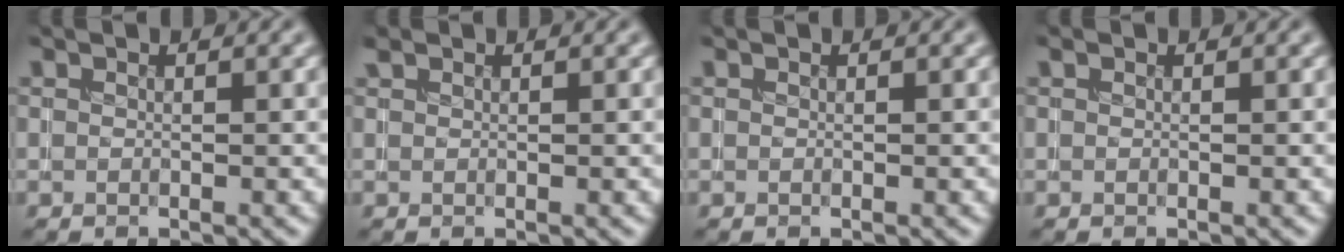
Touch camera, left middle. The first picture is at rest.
{"total": 0.7, "force": [0.6, 0.2, 0.2], "torque": [-0.005, 0.003, 0.013]}
{"total": 0.0}
{"total": 0.0}